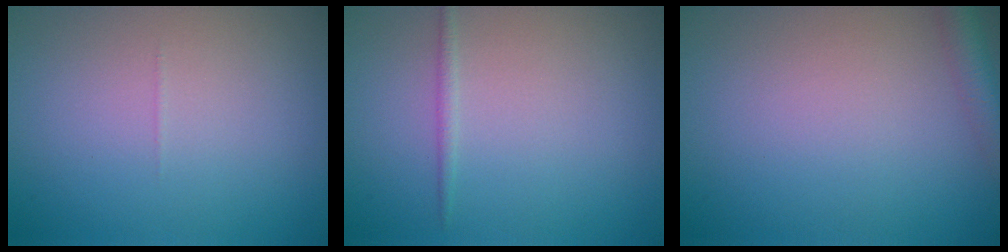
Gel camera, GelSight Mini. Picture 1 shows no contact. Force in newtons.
{"total": 0.7, "press": 0.7, "slide": 0.0}
{"total": 2.9, "press": 2.9, "slide": 0.1}